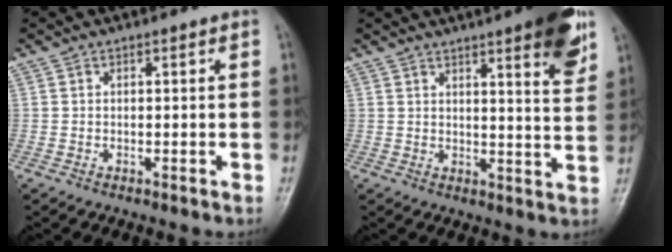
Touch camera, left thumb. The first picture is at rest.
{"total": 11.7, "force": [6.8, 2.0, 9.3], "torque": [-0.103, -0.032, 0.084]}